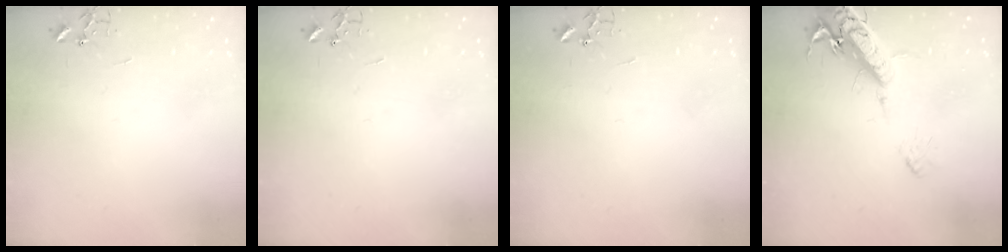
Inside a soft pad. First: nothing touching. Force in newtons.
{"total": 0.0}
{"total": 0.0}
{"total": 16.4, "press": 15.9, "slide": 3.8}